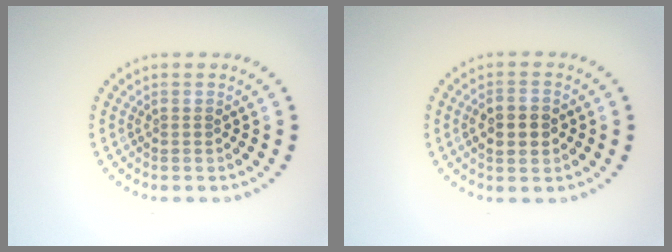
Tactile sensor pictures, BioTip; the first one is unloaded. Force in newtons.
{"total": 3.5, "press": 3.5, "slide": 0.2}